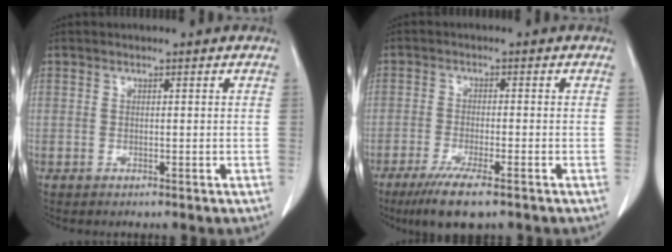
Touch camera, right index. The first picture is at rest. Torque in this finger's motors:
{"motor_torque": [0.80, -0.79, 0.37, 0.12]}